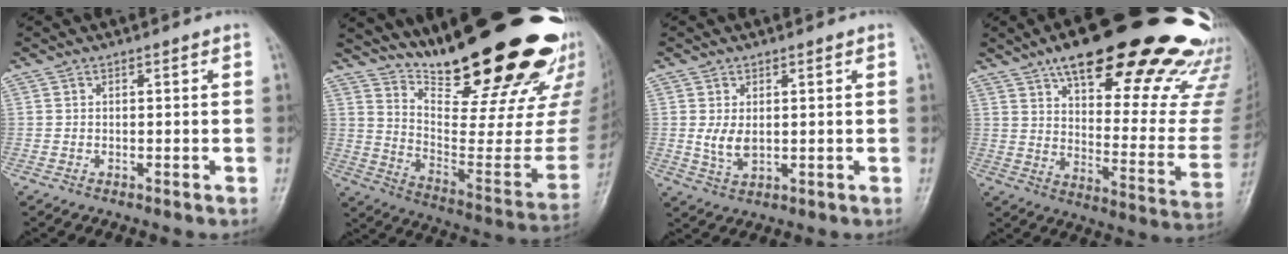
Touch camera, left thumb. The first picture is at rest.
{"total": 32.3, "force": [23.2, 8.3, 20.8], "torque": [-0.282, -0.127, 0.346]}
{"total": 4.1, "force": [0.9, 2.5, 3.1], "torque": [-0.055, -0.013, 0.023]}
{"total": 33.5, "force": [24.1, 9.6, 21.1], "torque": [-0.244, -0.091, 0.329]}